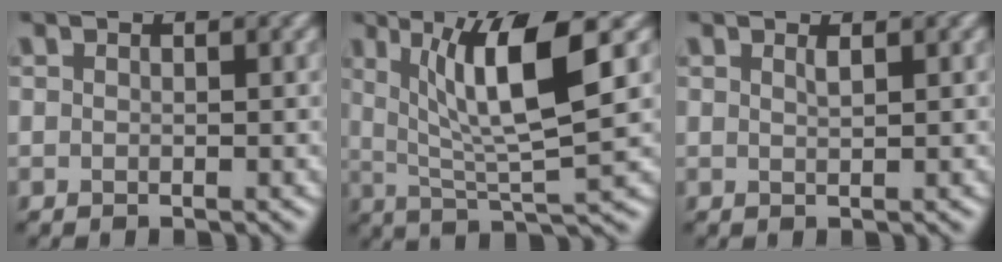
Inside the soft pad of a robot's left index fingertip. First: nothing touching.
{"total": 8.4, "force": [2.7, 1.6, 7.8], "torque": [-0.129, -0.004, 0.050]}
{"total": 0.7, "force": [0.5, 0.2, 0.5], "torque": [-0.005, 0.000, 0.009]}